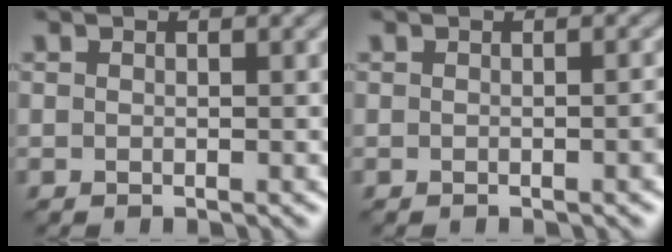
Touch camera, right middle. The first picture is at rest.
{"total": 0.9, "force": [-0.3, 0.1, 0.8], "torque": [-0.008, 0.002, -0.005]}